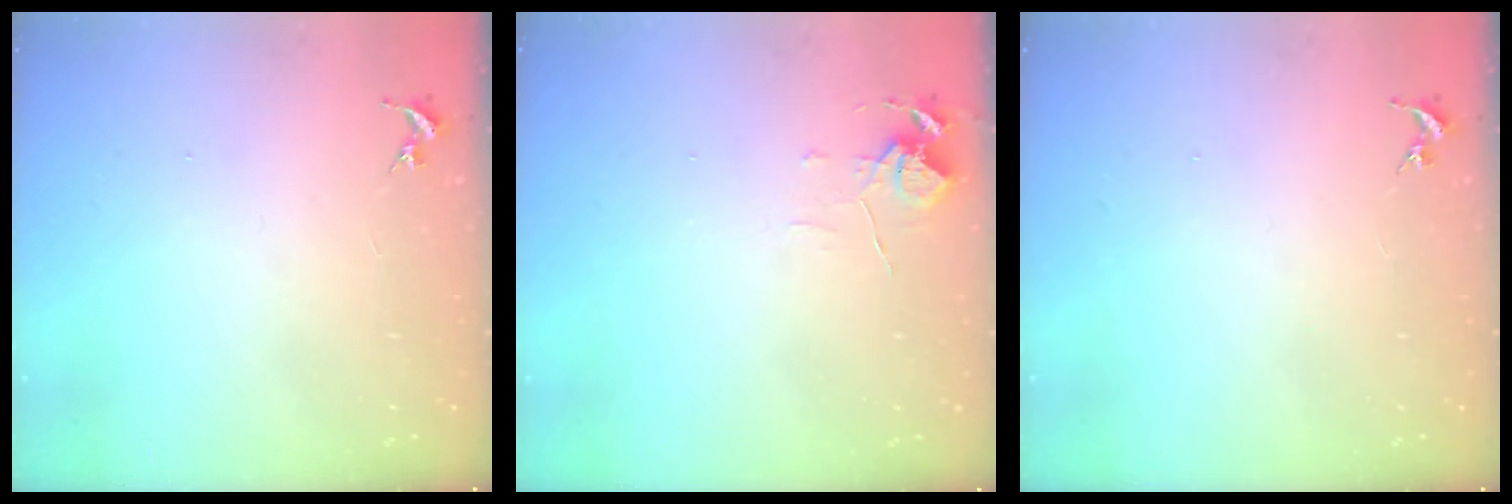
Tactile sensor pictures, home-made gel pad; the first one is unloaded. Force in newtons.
{"total": 6.8, "press": 6.8, "slide": 0.5}
{"total": 0.0}